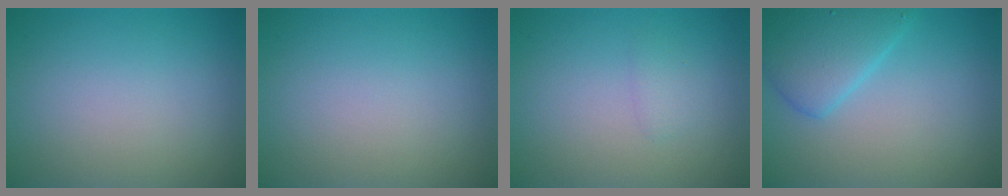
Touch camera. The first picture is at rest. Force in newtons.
{"total": 0.0}
{"total": 0.9, "press": 0.9, "slide": 0.1}
{"total": 4.4, "press": 4.4, "slide": 0.2}